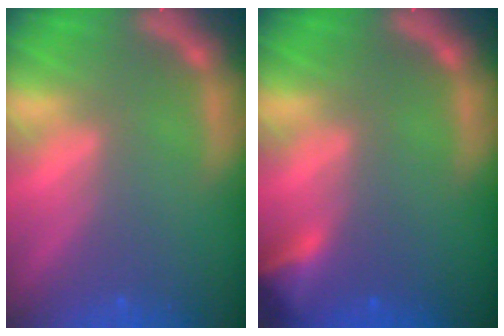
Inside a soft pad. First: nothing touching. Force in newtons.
{"total": 2.9}